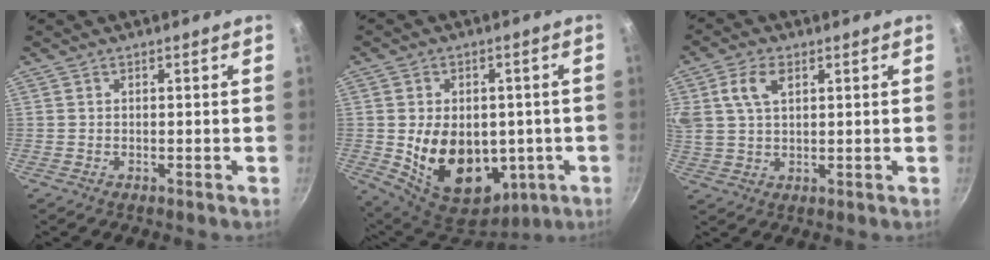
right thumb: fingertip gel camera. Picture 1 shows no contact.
{"total": 18.3, "force": [-2.1, 12.9, 12.8], "torque": [-0.186, -0.009, -0.007]}
{"total": 8.3, "force": [3.1, 4.9, 5.9], "torque": [-0.111, 0.008, 0.056]}